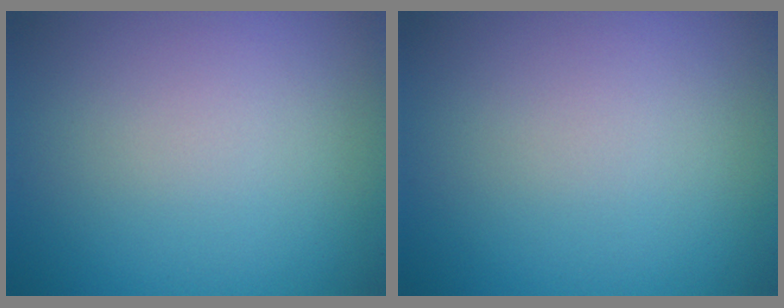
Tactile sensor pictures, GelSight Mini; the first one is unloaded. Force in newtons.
{"total": 0.0}